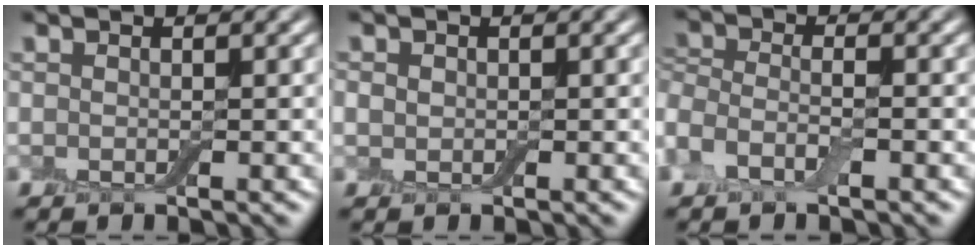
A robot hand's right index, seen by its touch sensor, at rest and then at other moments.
{"total": 0.9, "force": [0.0, 0.8, 0.2], "torque": [-0.004, 0.001, -0.004]}
{"total": 2.7, "force": [-1.3, 1.4, 1.9], "torque": [-0.047, 0.003, -0.038]}